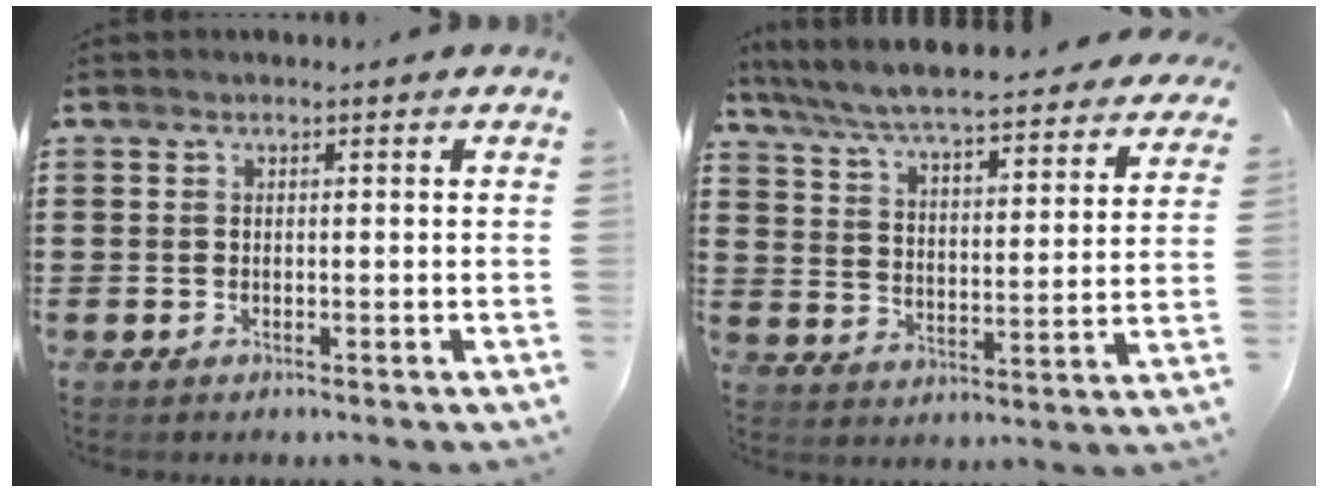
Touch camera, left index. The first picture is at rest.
{"total": 6.4, "force": [6.1, 0.0, 2.0], "torque": [-0.066, -0.044, 0.100]}